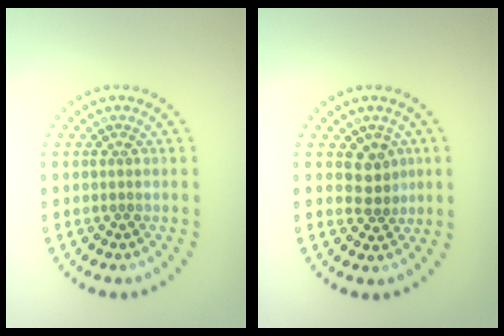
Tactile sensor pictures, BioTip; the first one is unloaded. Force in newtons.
{"total": 2.1, "press": 1.8, "slide": 0.9}